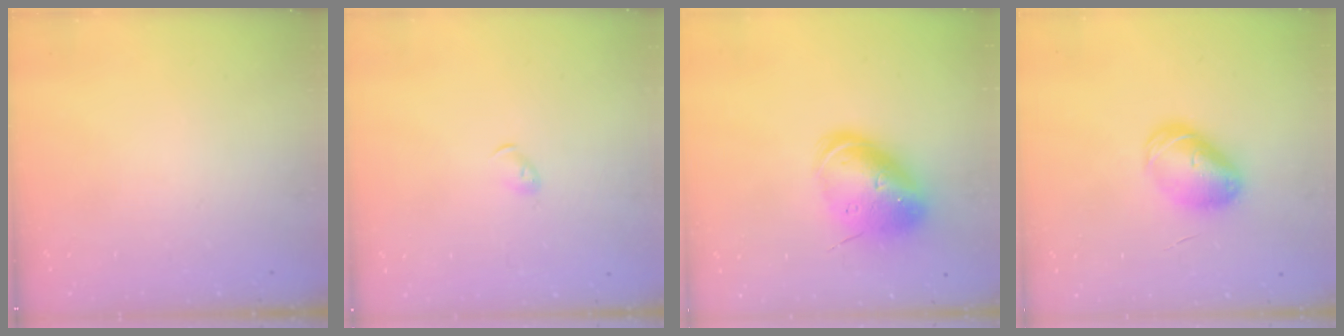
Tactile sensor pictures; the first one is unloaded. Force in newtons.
{"total": 3.2, "press": 3.1, "slide": 0.7}
{"total": 15.1, "press": 14.9, "slide": 2.9}
{"total": 9.3, "press": 9.2, "slide": 1.6}